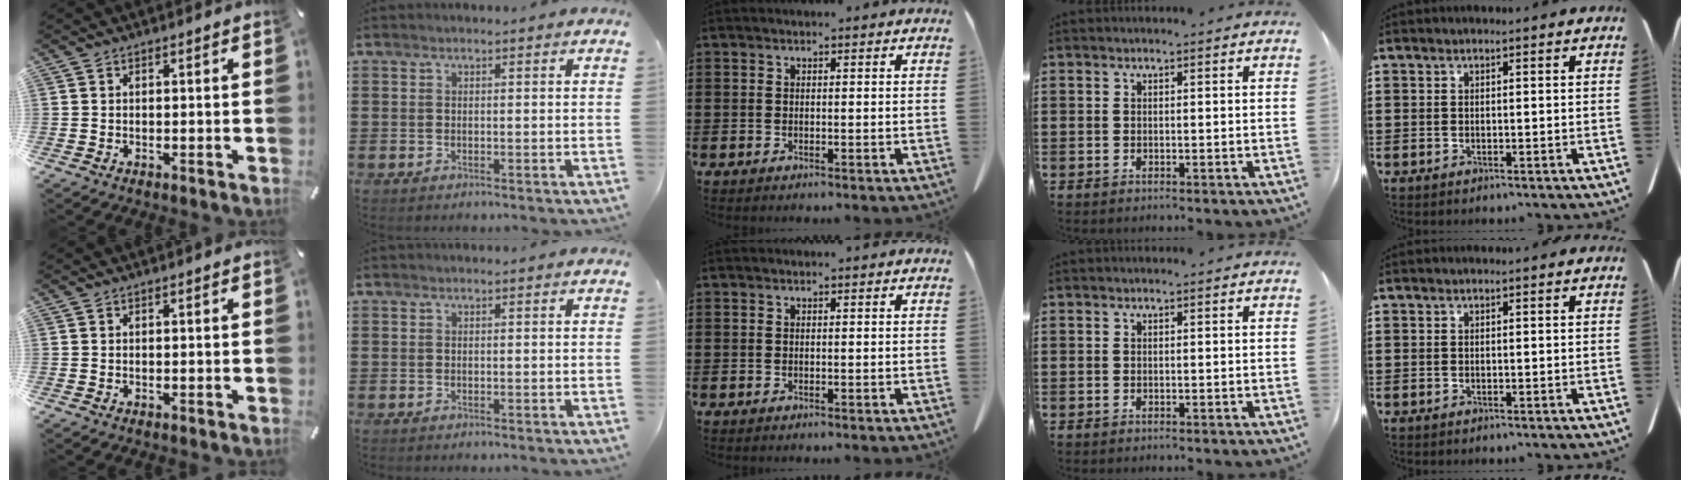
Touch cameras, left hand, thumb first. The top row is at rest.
{}